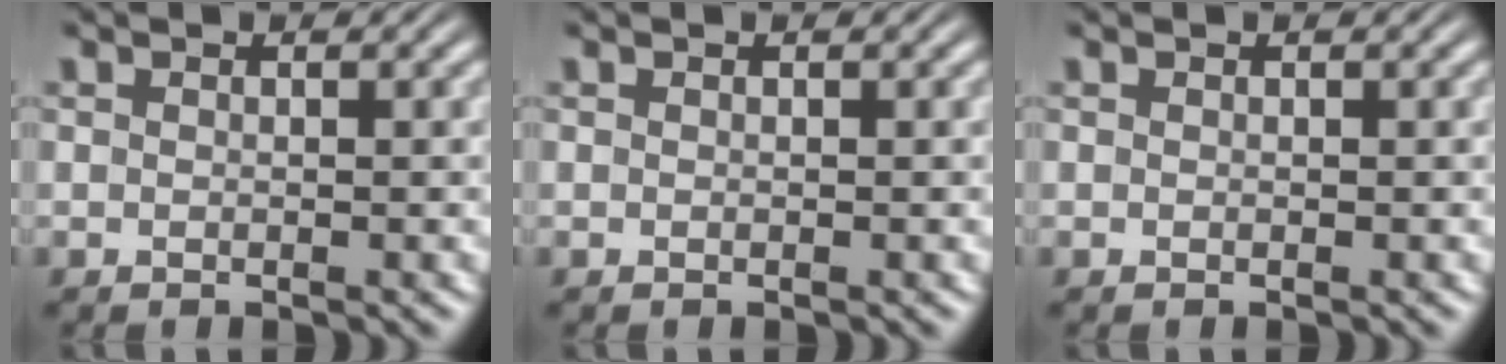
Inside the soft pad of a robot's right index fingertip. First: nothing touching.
{"total": 0.0}
{"total": 0.0}